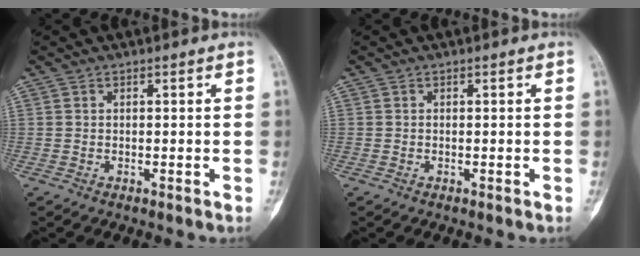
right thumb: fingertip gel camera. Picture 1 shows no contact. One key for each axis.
{"total": 0.0}